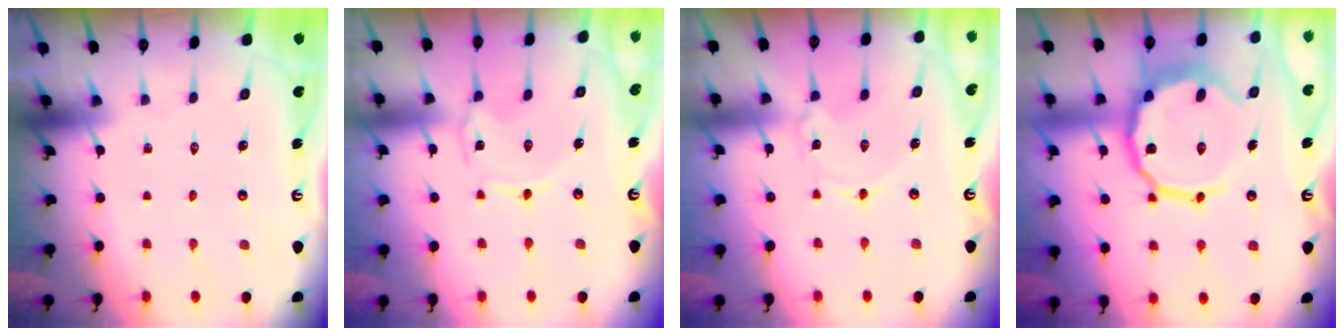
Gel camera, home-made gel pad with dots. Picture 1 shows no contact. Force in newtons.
{"total": 0.7, "press": 0.7, "slide": 0.1}
{"total": 2.2, "press": 2.2, "slide": 0.3}
{"total": 14.2, "press": 13.9, "slide": 2.9}